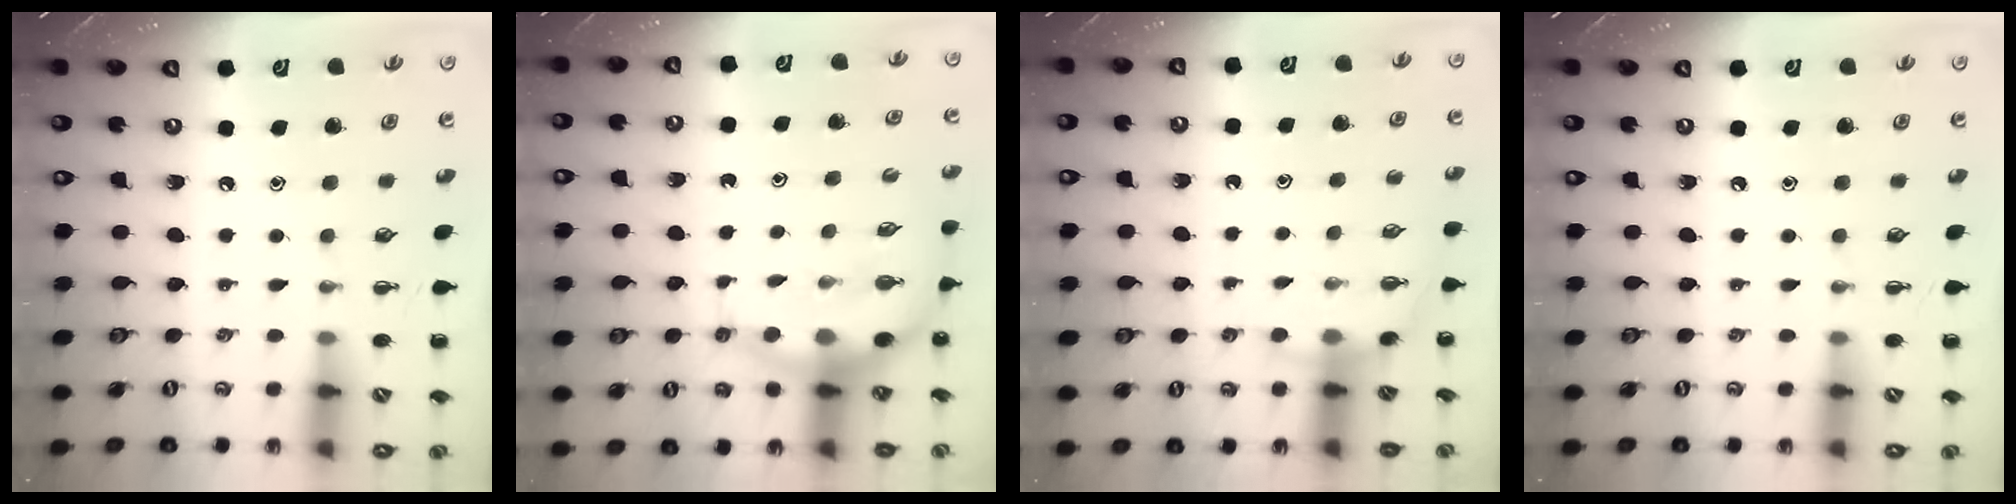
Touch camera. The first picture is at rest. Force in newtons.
{"total": 7.3, "press": 7.1, "slide": 1.7}
{"total": 4.2, "press": 4.1, "slide": 0.9}
{"total": 0.0}